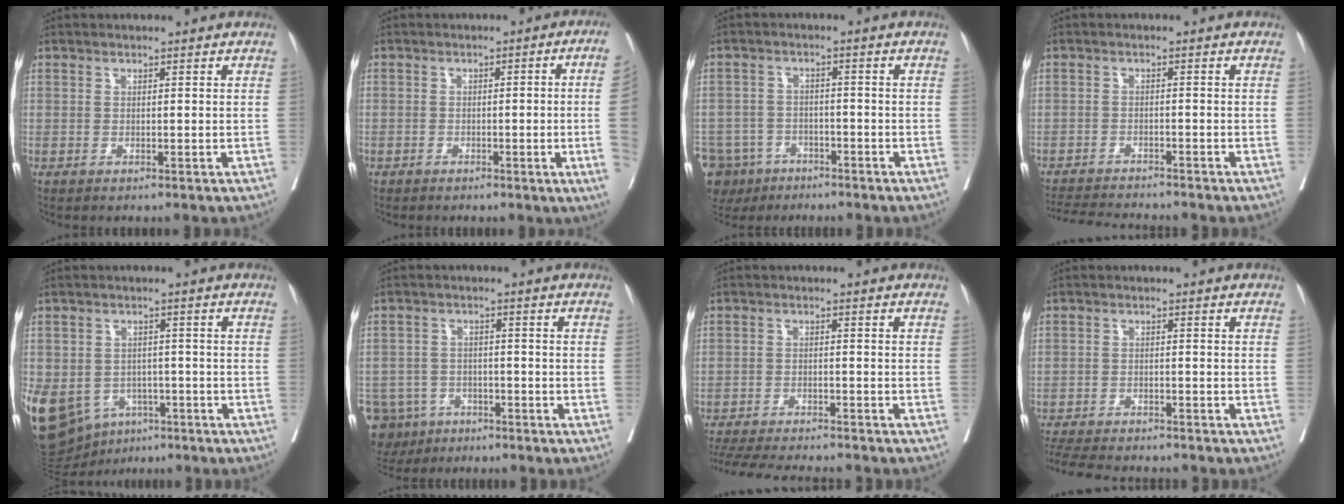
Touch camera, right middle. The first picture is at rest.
{"total": 8.1, "force": [-1.5, -1.9, 7.8], "torque": [-0.079, -0.010, -0.023]}
{"total": 11.1, "force": [-7.3, 7.9, 2.8], "torque": [-0.079, -0.003, -0.112]}
{"total": 7.9, "force": [-7.6, 0.0, 2.3], "torque": [-0.031, -0.009, -0.122]}
{"total": 24.1, "force": [-10.2, 18.8, 11.1], "torque": [-0.351, -0.014, -0.141]}
{"total": 9.6, "force": [-6.2, 7.0, 2.1], "torque": [-0.055, -0.001, -0.095]}
{"total": 14.0, "force": [-12.7, 1.8, 5.6], "torque": [-0.102, -0.021, -0.183]}
{"total": 11.4, "force": [-10.4, 1.9, 4.3], "torque": [-0.074, -0.013, -0.151]}